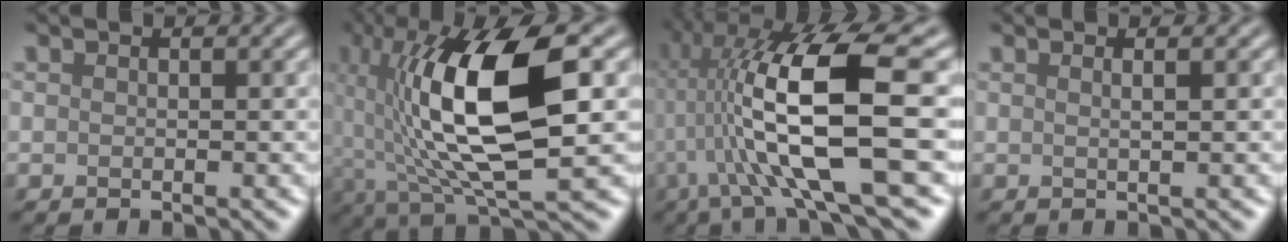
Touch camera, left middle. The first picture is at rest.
{"total": 12.5, "force": [1.0, 4.2, 11.7], "torque": [-0.210, 0.004, 0.021]}
{"total": 14.3, "force": [0.1, 3.1, 14.0], "torque": [-0.242, 0.013, 0.010]}
{"total": 1.8, "force": [0.7, 0.8, 1.4], "torque": [-0.004, 0.000, -0.008]}